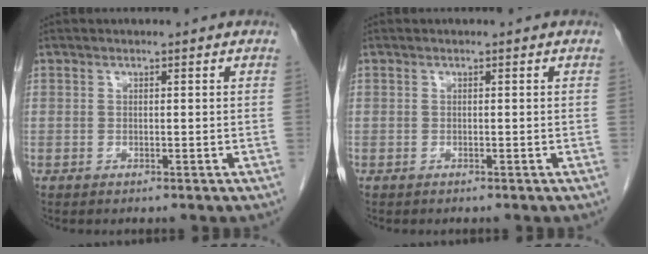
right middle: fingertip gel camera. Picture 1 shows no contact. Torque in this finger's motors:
{"motor_torque": [-0.16, -0.13, 0.00, -0.01]}